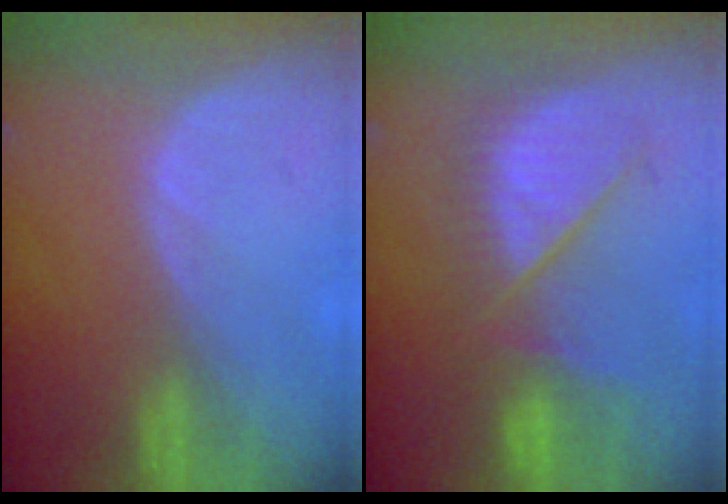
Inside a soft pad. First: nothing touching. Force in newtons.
{"total": 8.8, "press": 8.7, "slide": 1.4}